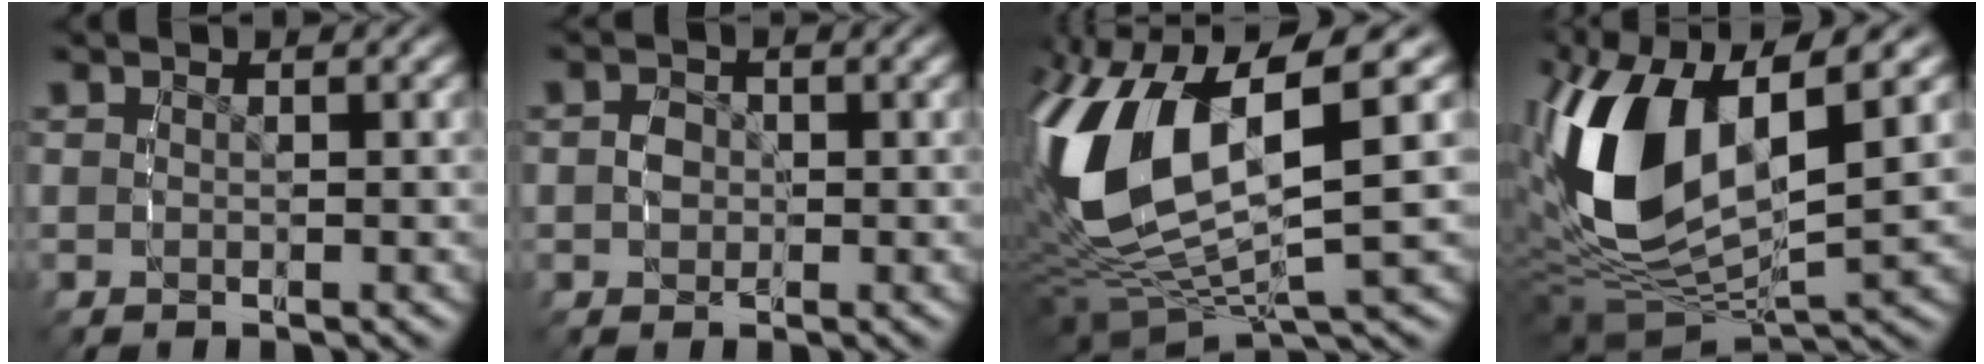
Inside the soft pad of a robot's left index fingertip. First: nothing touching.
{"total": 1.5, "force": [-0.2, 1.4, 0.5], "torque": [-0.008, -0.002, -0.007]}
{"total": 12.9, "force": [0.3, 7.6, 10.4], "torque": [-0.248, -0.022, 0.013]}
{"total": 12.5, "force": [0.1, 7.6, 9.9], "torque": [-0.221, -0.023, 0.005]}